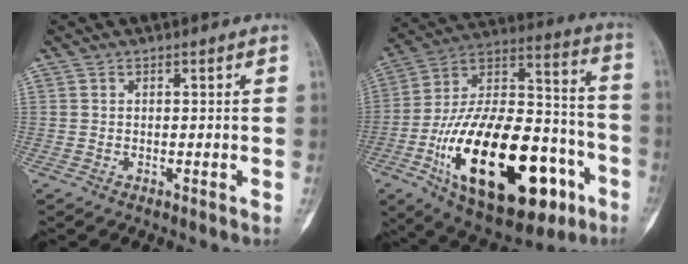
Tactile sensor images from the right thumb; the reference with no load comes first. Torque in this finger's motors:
{"motor_torque": [1.89, 3.12, 2.35, -0.42, 0.50]}